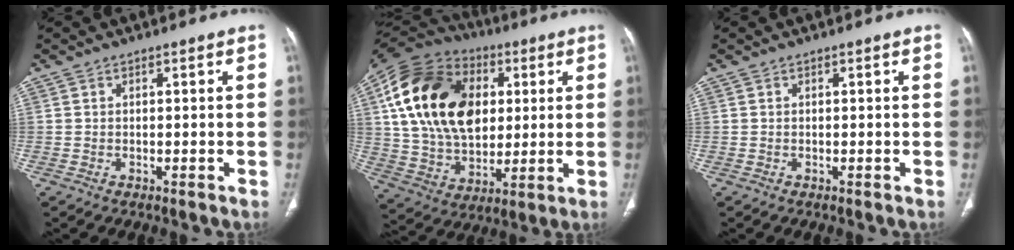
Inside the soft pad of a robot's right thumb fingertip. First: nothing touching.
{"total": 26.7, "force": [5.7, 18.0, 18.8], "torque": [-0.338, 0.003, 0.100]}
{"total": 0.0}